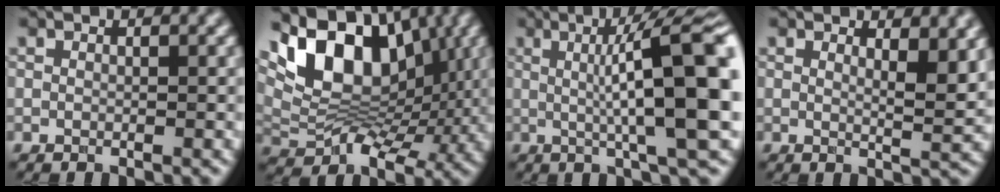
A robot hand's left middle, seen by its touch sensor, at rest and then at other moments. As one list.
[{"total": 10.7, "force": [3.8, 6.9, 7.3], "torque": [-0.131, 0.000, 0.075]}, {"total": 12.2, "force": [1.0, 2.4, 12.0], "torque": [-0.154, 0.015, 0.015]}, {"total": 4.2, "force": [1.8, 1.3, 3.6], "torque": [-0.039, 0.000, 0.031]}]